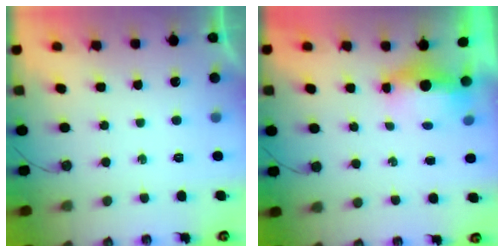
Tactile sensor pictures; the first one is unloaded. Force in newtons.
{"total": 5.1, "press": 4.8, "slide": 1.6}